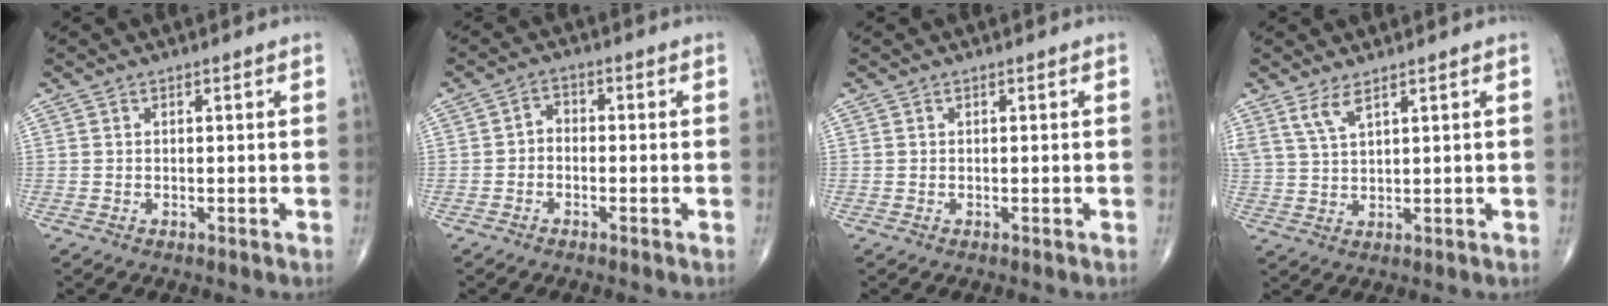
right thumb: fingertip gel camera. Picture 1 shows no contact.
{"total": 2.4, "force": [-0.8, 1.8, 1.4], "torque": [-0.013, 0.016, -0.024]}
{"total": 0.0}
{"total": 4.1, "force": [2.8, 1.0, 2.8], "torque": [-0.065, -0.014, 0.064]}